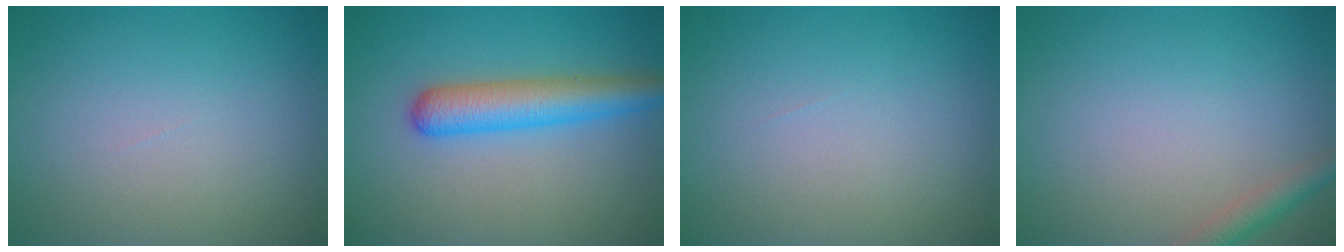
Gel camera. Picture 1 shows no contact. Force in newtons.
{"total": 4.7, "press": 4.7, "slide": 0.2}
{"total": 0.0}
{"total": 2.0, "press": 2.0, "slide": 0.1}